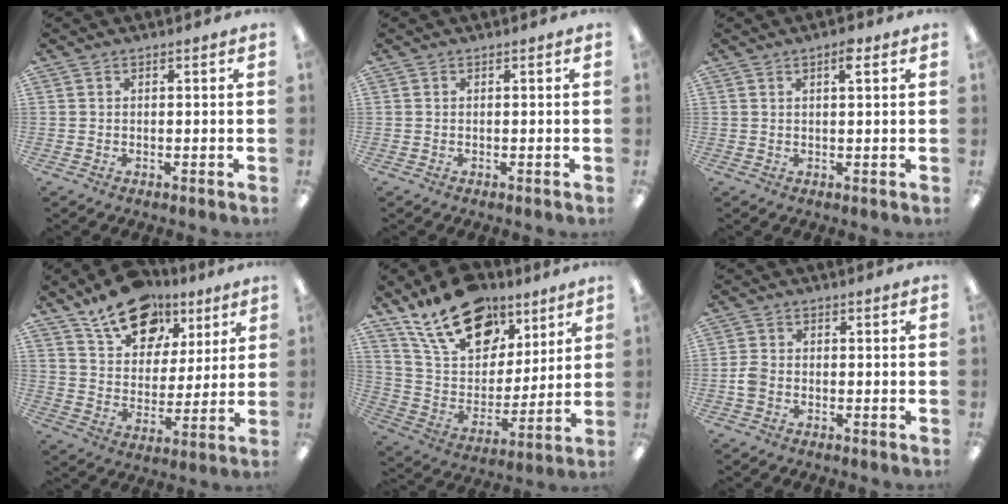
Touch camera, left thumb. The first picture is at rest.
{"total": 0.0}
{"total": 3.0, "force": [1.8, 0.7, 2.3], "torque": [-0.036, -0.002, 0.026]}
{"total": 16.6, "force": [11.3, 9.9, 7.0], "torque": [-0.107, -0.062, 0.204]}
{"total": 20.2, "force": [13.2, 11.8, 9.8], "torque": [-0.171, -0.065, 0.240]}
{"total": 3.2, "force": [-1.0, 2.3, 2.0], "torque": [-0.041, 0.004, -0.018]}